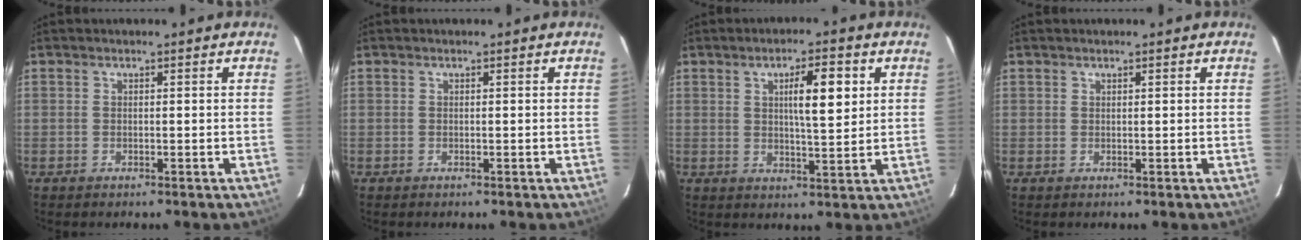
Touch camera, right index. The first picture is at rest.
{"total": 0.0}
{"total": 7.6, "force": [2.4, 1.8, 6.9], "torque": [-0.111, 0.005, 0.041]}
{"total": 0.7, "force": [0.3, 0.6, 0.0], "torque": [0.003, 0.003, 0.005]}